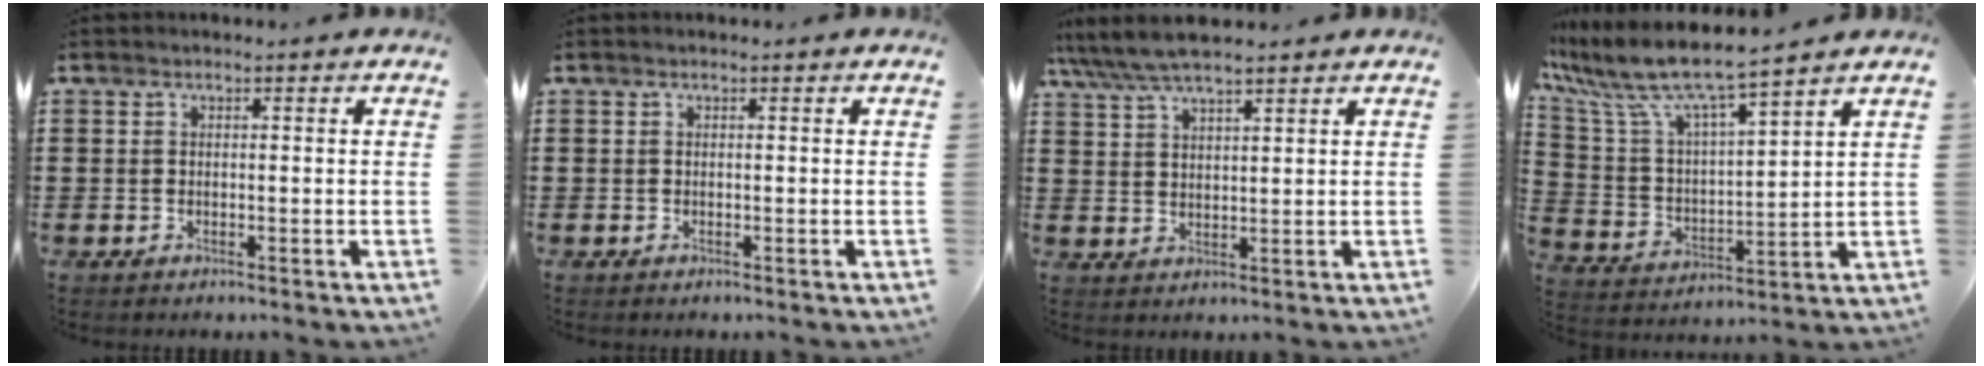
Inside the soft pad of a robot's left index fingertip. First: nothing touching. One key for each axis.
{"total": 0.0}
{"total": 5.4, "fx": 4.6, "fy": 1.0, "fz": 2.5, "tx": -0.062, "ty": -0.009, "tz": 0.085}
{"total": 7.9, "fx": 6.7, "fy": 0.7, "fz": 4.2, "tx": -0.112, "ty": -0.043, "tz": 0.110}